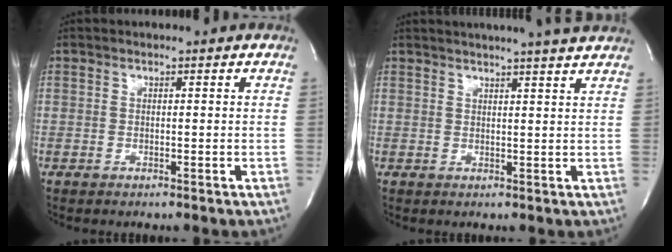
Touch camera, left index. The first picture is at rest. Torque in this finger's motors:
{"motor_torque": [0.51, -0.52, 0.43, 0.09]}